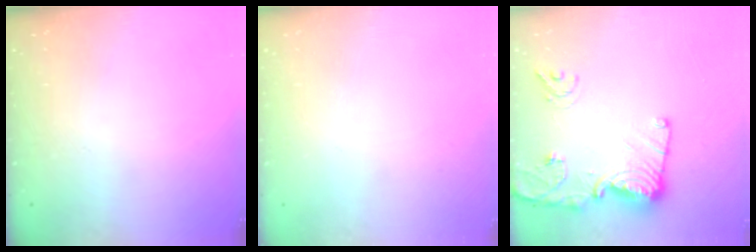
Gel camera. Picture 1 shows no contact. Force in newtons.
{"total": 0.0}
{"total": 14.6, "press": 14.6, "slide": 1.0}